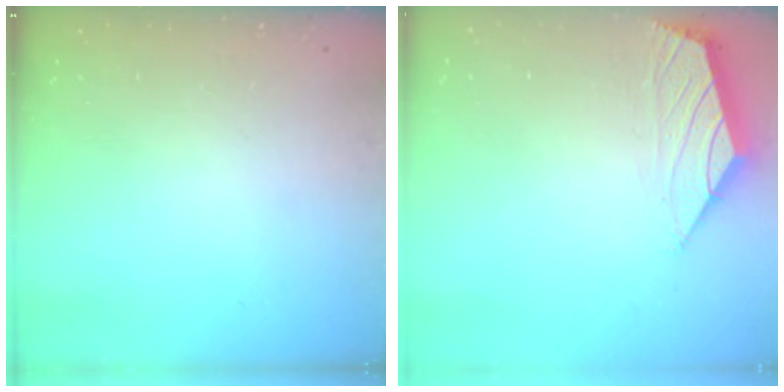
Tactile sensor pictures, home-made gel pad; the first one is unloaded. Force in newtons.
{"total": 0.0}